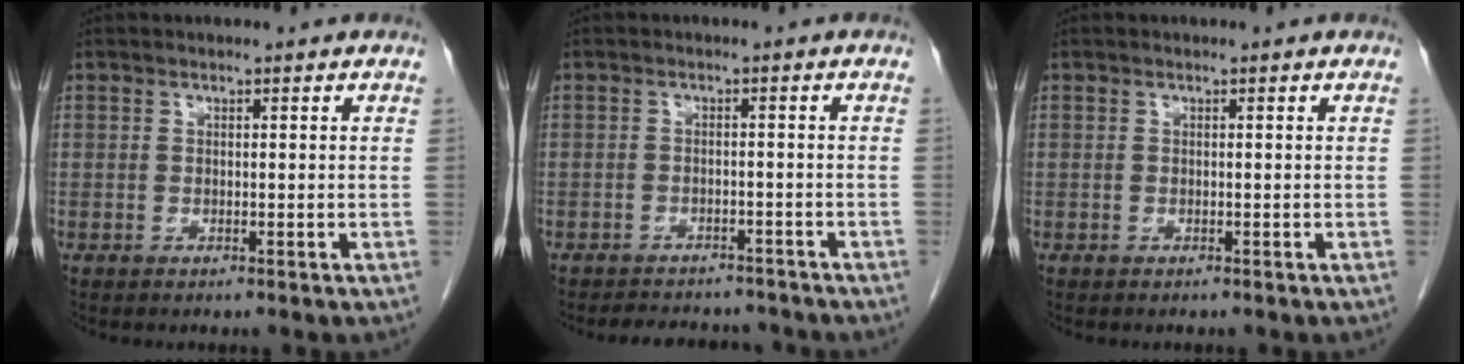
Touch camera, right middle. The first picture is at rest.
{"total": 7.8, "force": [-7.3, 2.3, 1.7], "torque": [-0.029, 0.004, -0.088]}
{"total": 0.0}